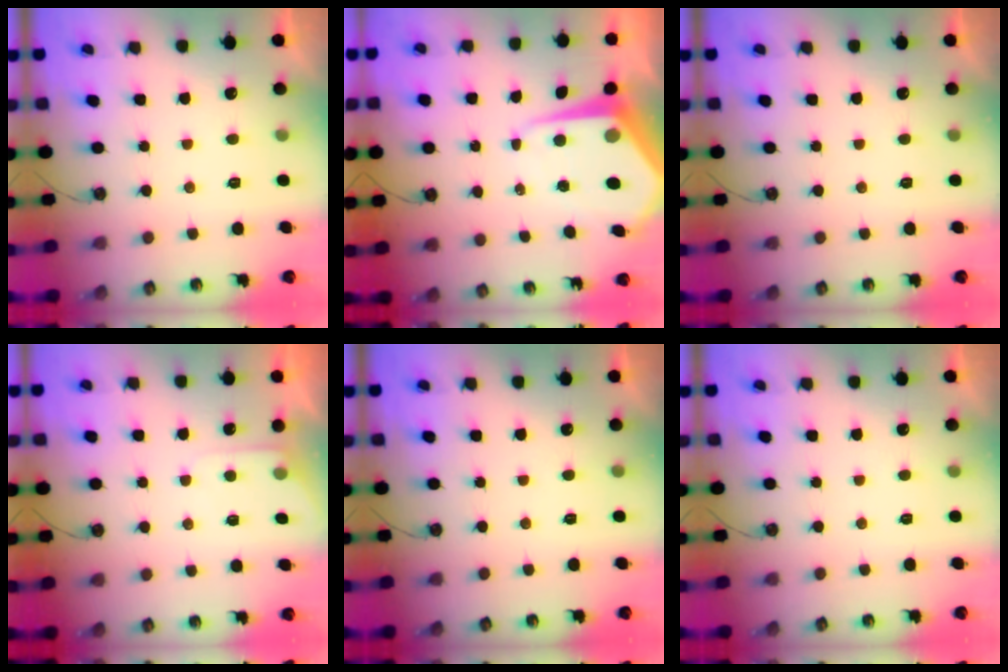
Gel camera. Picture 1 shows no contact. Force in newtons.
{"total": 9.8, "press": 9.8, "slide": 0.8}
{"total": 0.0}
{"total": 4.2, "press": 4.2, "slide": 0.7}
{"total": 0.0}
{"total": 0.0}